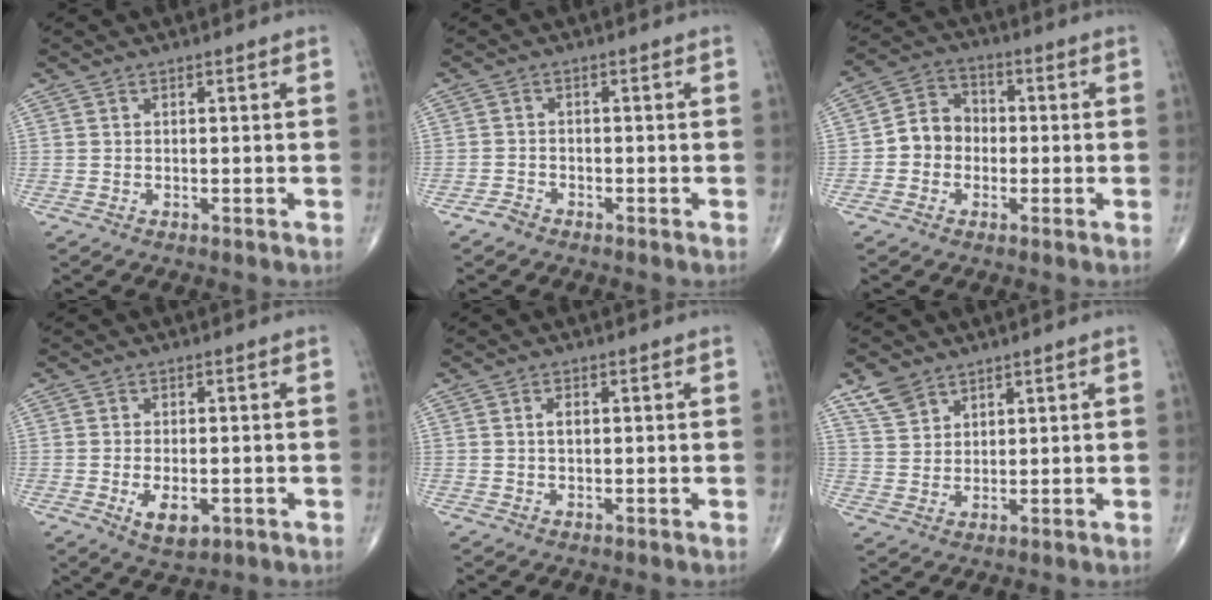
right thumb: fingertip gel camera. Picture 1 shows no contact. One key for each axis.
{"total": 1.8, "fx": -1.5, "fy": 1.0, "fz": 0.3, "tx": -0.010, "ty": 0.004, "tz": -0.030}
{"total": 7.3, "fx": -1.0, "fy": 6.4, "fz": 3.4, "tx": -0.034, "ty": 0.029, "tz": -0.034}
{"total": 5.4, "fx": -1.5, "fy": 2.9, "fz": 4.3, "tx": -0.069, "ty": -0.007, "tz": -0.018}
{"total": 1.6, "fx": 0.3, "fy": 0.8, "fz": 1.3, "tx": -0.025, "ty": -0.001, "tz": 0.005}
{"total": 5.3, "fx": 3.8, "fy": 3.3, "fz": 1.8, "tx": -0.023, "ty": -0.016, "tz": 0.081}